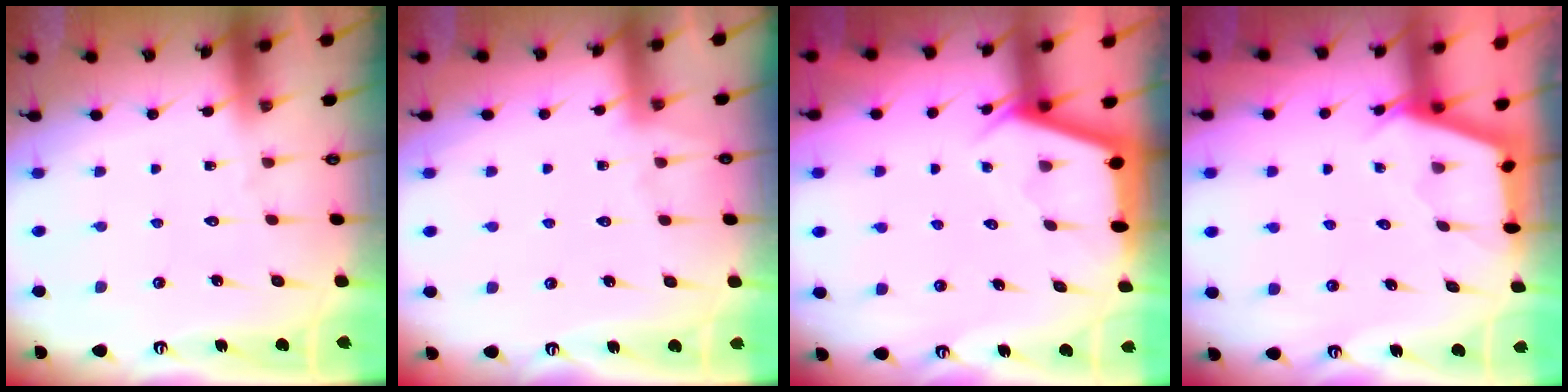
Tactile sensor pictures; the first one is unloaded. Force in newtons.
{"total": 2.5, "press": 2.5, "slide": 0.4}
{"total": 2.9, "press": 2.9, "slide": 0.3}
{"total": 2.6, "press": 2.6, "slide": 0.3}